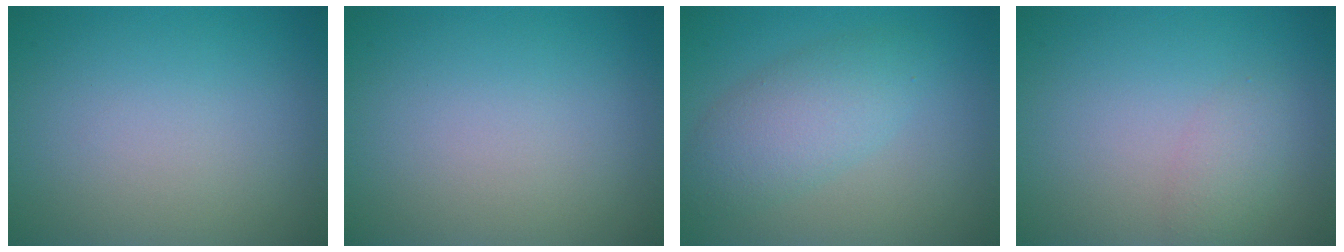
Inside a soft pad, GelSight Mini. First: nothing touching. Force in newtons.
{"total": 0.0}
{"total": 4.2, "press": 4.2, "slide": 0.1}
{"total": 1.7, "press": 1.7, "slide": 0.0}